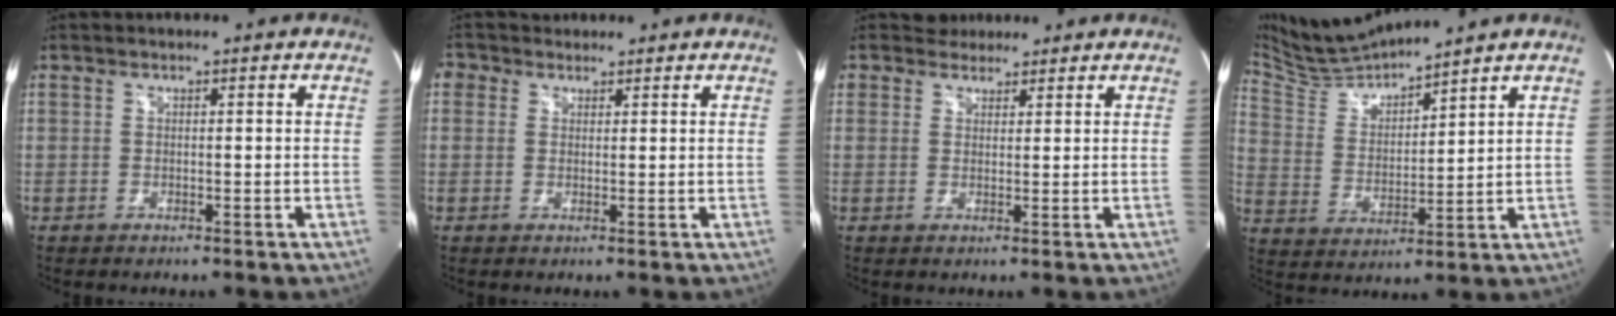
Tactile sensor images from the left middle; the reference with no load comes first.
{"total": 3.3, "force": [2.0, 2.6, 0.3], "torque": [-0.010, 0.027, 0.033]}
{"total": 2.9, "force": [2.4, 1.5, -0.4], "torque": [0.009, 0.010, 0.035]}
{"total": 8.9, "force": [8.8, -1.0, 1.2], "torque": [-0.046, 0.005, 0.191]}